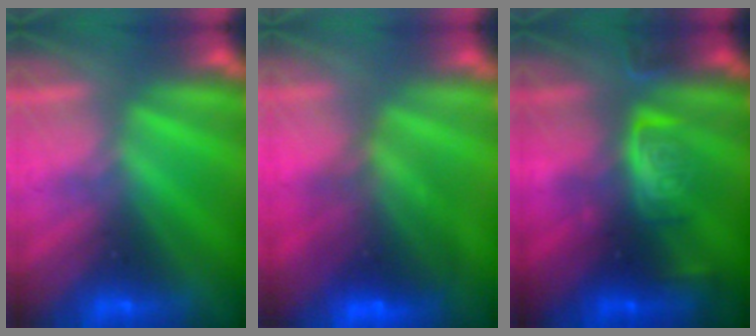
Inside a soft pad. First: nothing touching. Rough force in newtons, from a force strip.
{"total": 7.4}
{"total": 2.4}